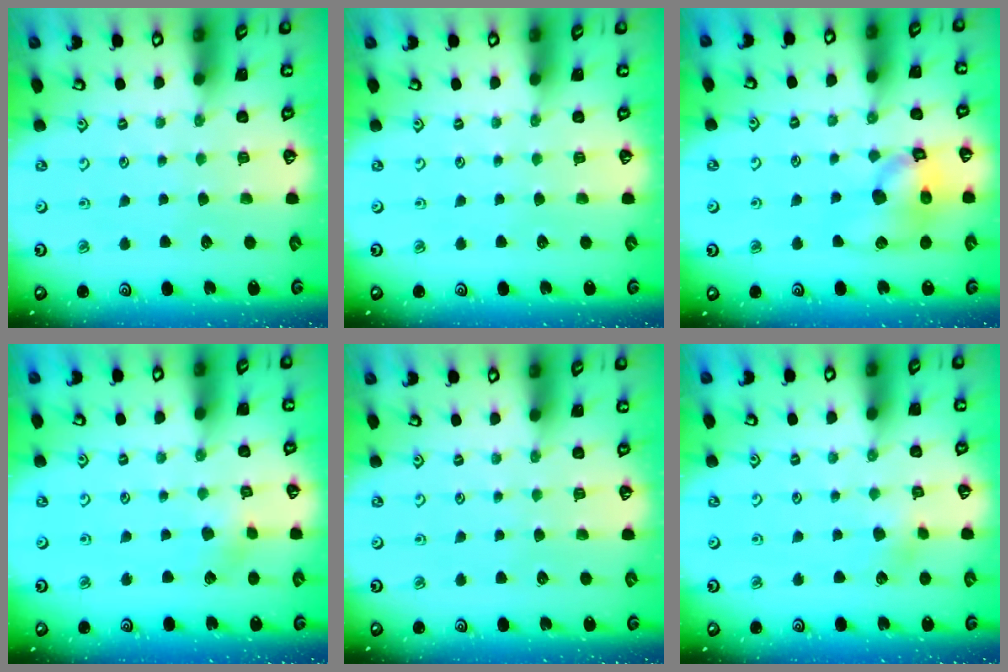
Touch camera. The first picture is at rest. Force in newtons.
{"total": 0.0}
{"total": 13.5, "press": 13.4, "slide": 2.0}
{"total": 3.2, "press": 3.2, "slide": 0.4}
{"total": 0.0}
{"total": 3.0, "press": 2.9, "slide": 0.4}